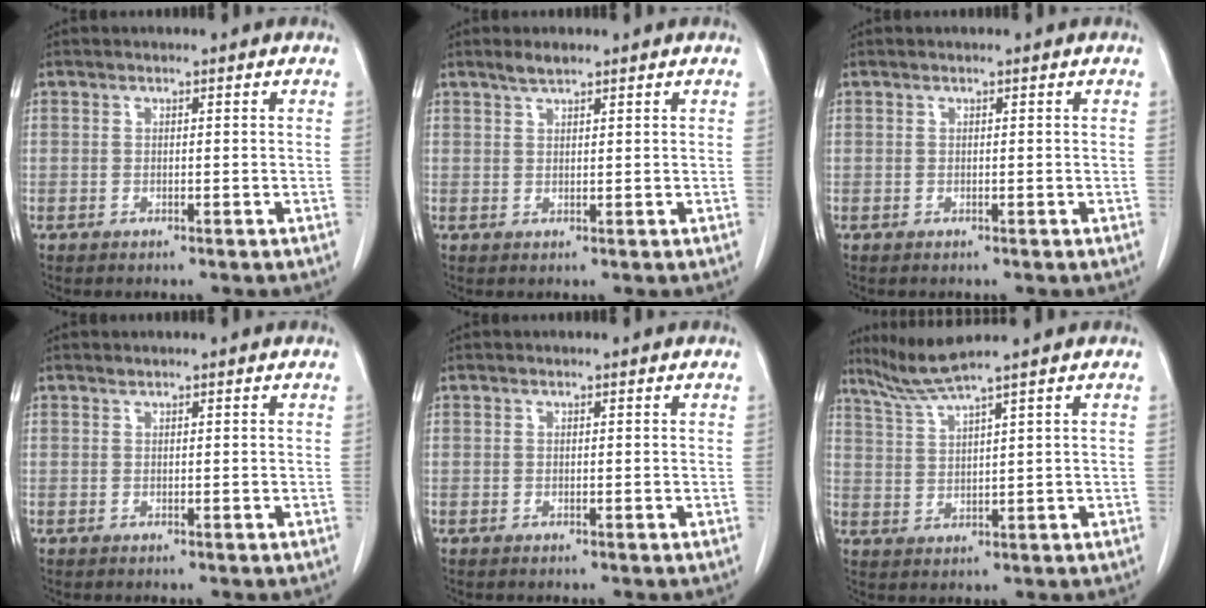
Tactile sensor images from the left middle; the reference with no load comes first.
{"total": 2.0, "force": [1.7, 0.3, 1.0], "torque": [-0.027, 0.004, 0.034]}
{"total": 0.0}
{"total": 0.0}
{"total": 0.0}
{"total": 4.9, "force": [4.2, -1.9, 1.7], "torque": [-0.045, -0.010, 0.093]}